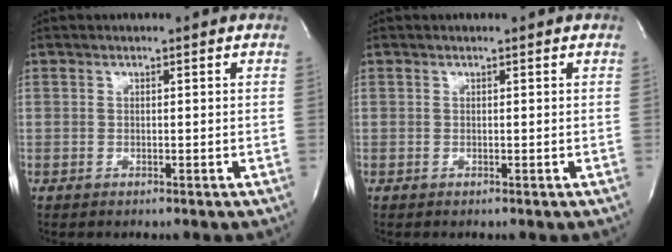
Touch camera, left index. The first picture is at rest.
{"total": 0.0}